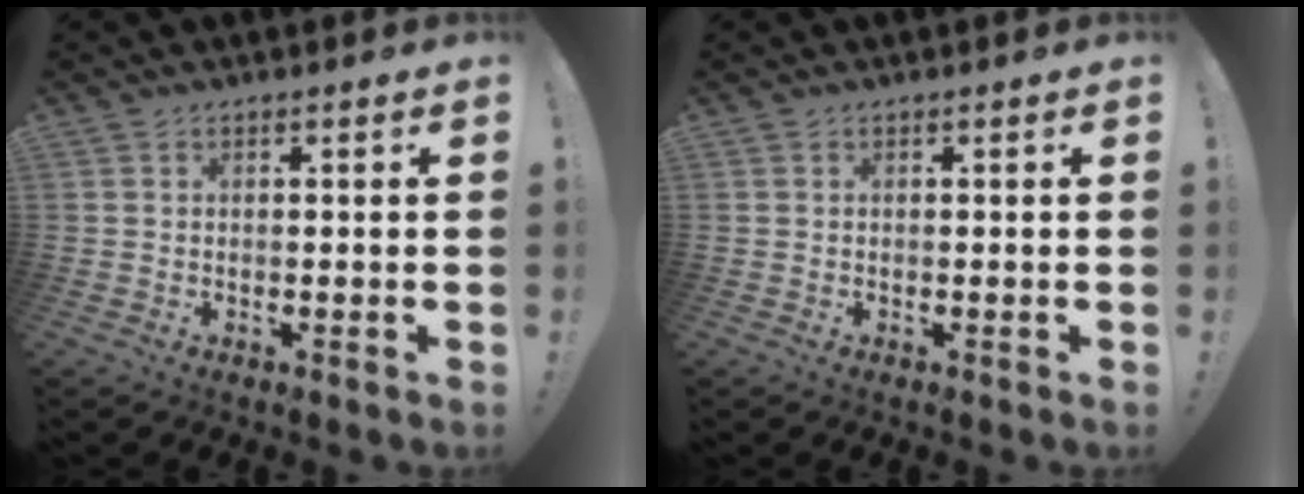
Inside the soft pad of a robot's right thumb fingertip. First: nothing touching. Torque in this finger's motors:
{"motor_torque": [0.00, 0.00, 0.00, 0.00, 0.00]}